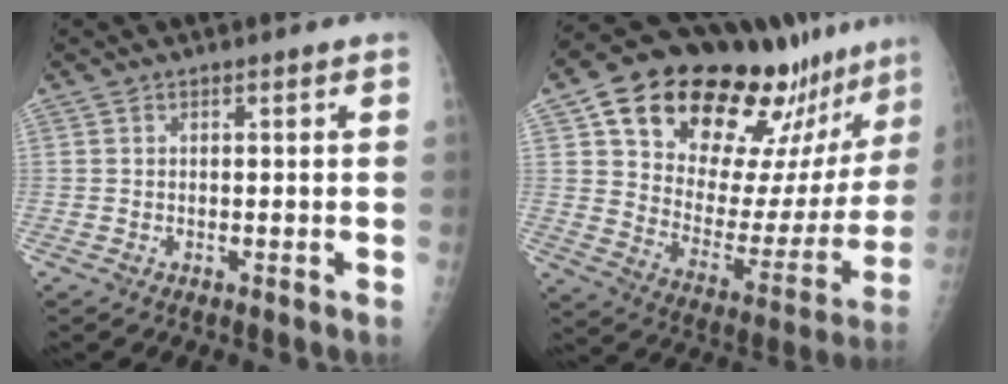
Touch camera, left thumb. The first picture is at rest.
{"total": 27.7, "force": [19.6, 11.7, 15.6], "torque": [-0.196, -0.068, 0.289]}